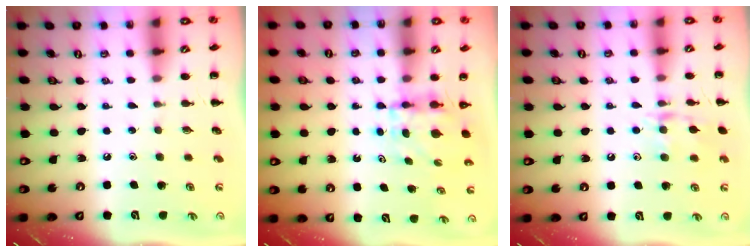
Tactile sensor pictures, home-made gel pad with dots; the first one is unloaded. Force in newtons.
{"total": 3.9, "press": 3.9, "slide": 0.3}
{"total": 10.9, "press": 10.9, "slide": 0.6}